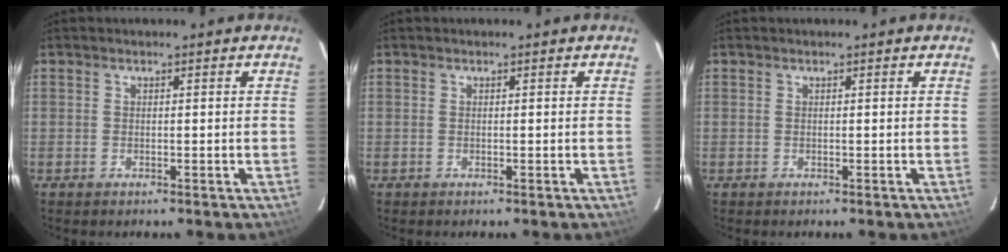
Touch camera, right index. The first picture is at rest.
{"total": 0.0}
{"total": 0.0}